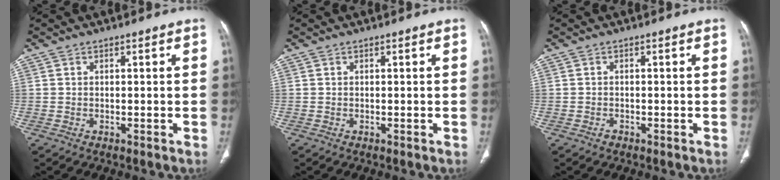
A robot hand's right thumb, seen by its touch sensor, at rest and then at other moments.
{"total": 0.0}
{"total": 0.7, "force": [-0.5, 0.4, 0.2], "torque": [-0.003, 0.001, -0.011]}